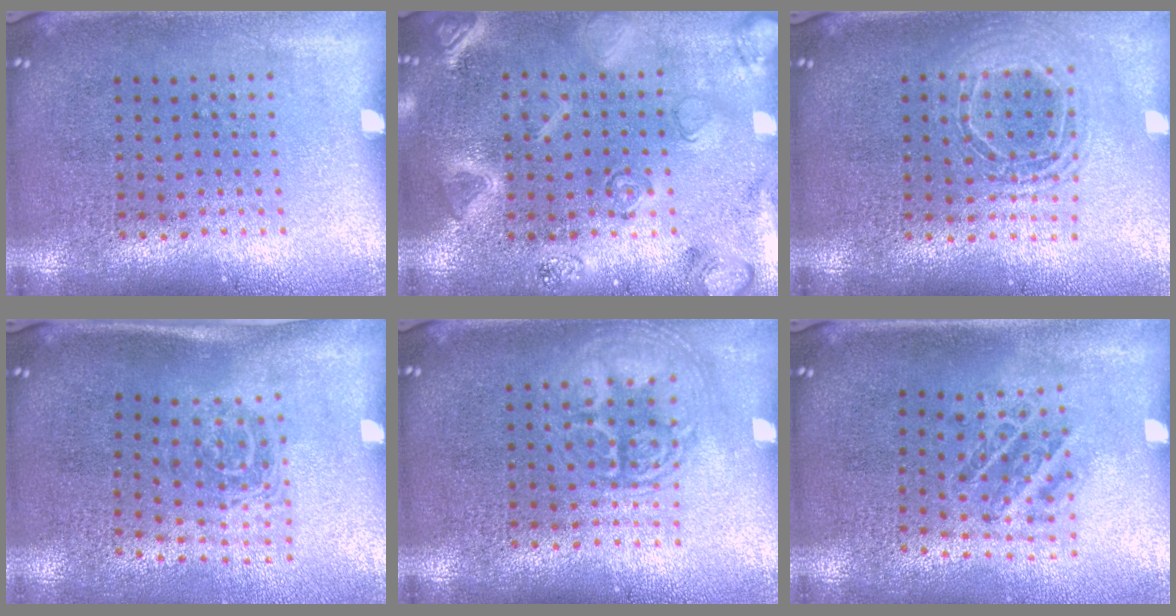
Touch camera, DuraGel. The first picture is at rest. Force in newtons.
{"total": 2.7, "press": 2.7, "slide": 0.4}
{"total": 1.5, "press": 1.3, "slide": 0.8}
{"total": 1.7, "press": 1.1, "slide": 1.3}
{"total": 2.0, "press": 1.9, "slide": 0.3}
{"total": 1.1, "press": 1.1, "slide": 0.2}